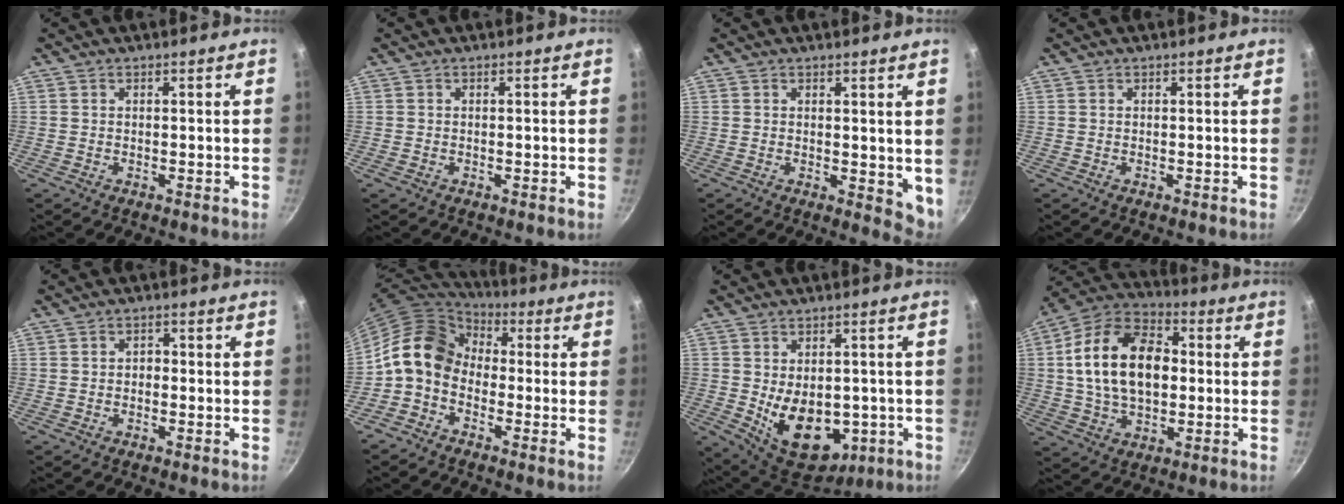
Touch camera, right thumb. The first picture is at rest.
{"total": 0.6, "force": [-0.2, 0.4, 0.4], "torque": [-0.005, 0.002, -0.004]}
{"total": 5.1, "force": [1.7, 2.8, 3.9], "torque": [-0.041, -0.015, 0.024]}
{"total": 0.0}
{"total": 1.7, "force": [-0.6, 1.2, 1.0], "torque": [-0.012, 0.011, -0.011]}
{"total": 11.6, "force": [-1.2, 9.0, 7.2], "torque": [-0.104, 0.044, -0.049]}
{"total": 15.5, "force": [-2.7, 10.4, 11.2], "torque": [-0.130, -0.017, -0.012]}
{"total": 18.9, "force": [1.4, 12.2, 14.4], "torque": [-0.220, 0.027, 0.011]}